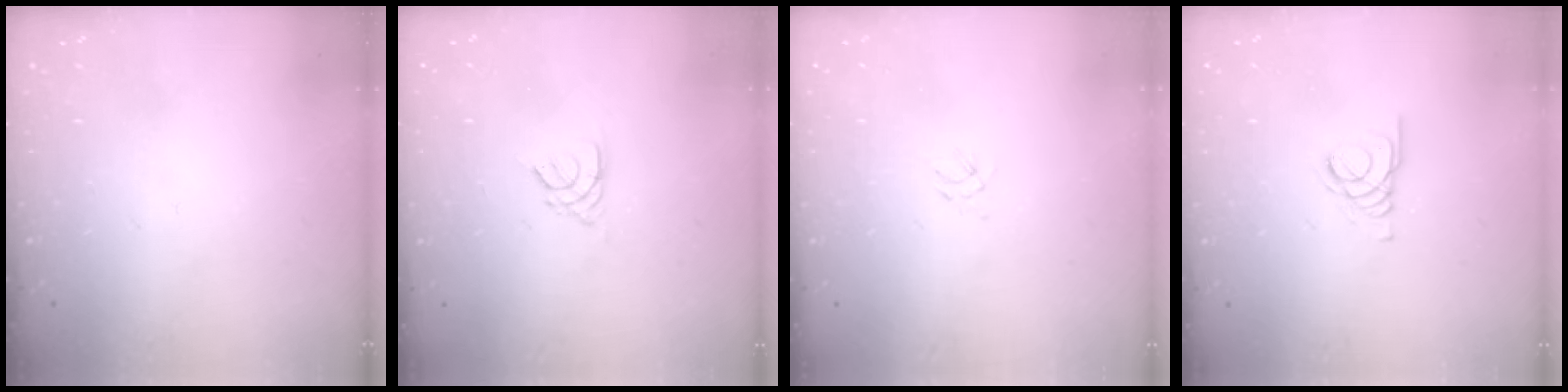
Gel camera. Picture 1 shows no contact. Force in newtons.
{"total": 2.8, "press": 2.7, "slide": 0.5}
{"total": 2.2, "press": 2.2, "slide": 0.5}
{"total": 1.6, "press": 1.6, "slide": 0.2}